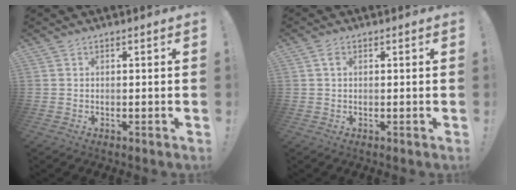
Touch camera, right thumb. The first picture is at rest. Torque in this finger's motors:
{"motor_torque": [0.05, -0.01, -0.01, 0.31, 0.08]}